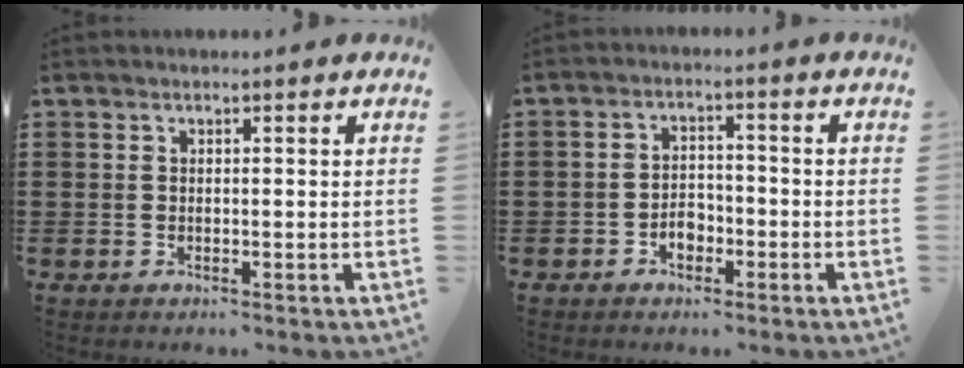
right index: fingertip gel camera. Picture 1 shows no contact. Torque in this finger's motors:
{"motor_torque": [1.29, 0.85, 0.13, 0.01]}